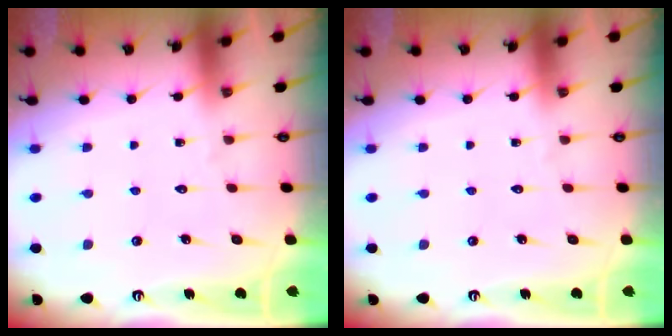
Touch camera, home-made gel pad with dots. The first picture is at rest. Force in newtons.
{"total": 0.0}